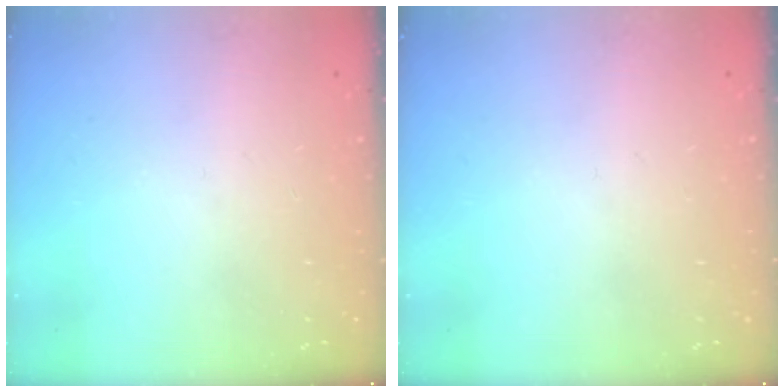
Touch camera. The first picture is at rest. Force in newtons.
{"total": 0.0}